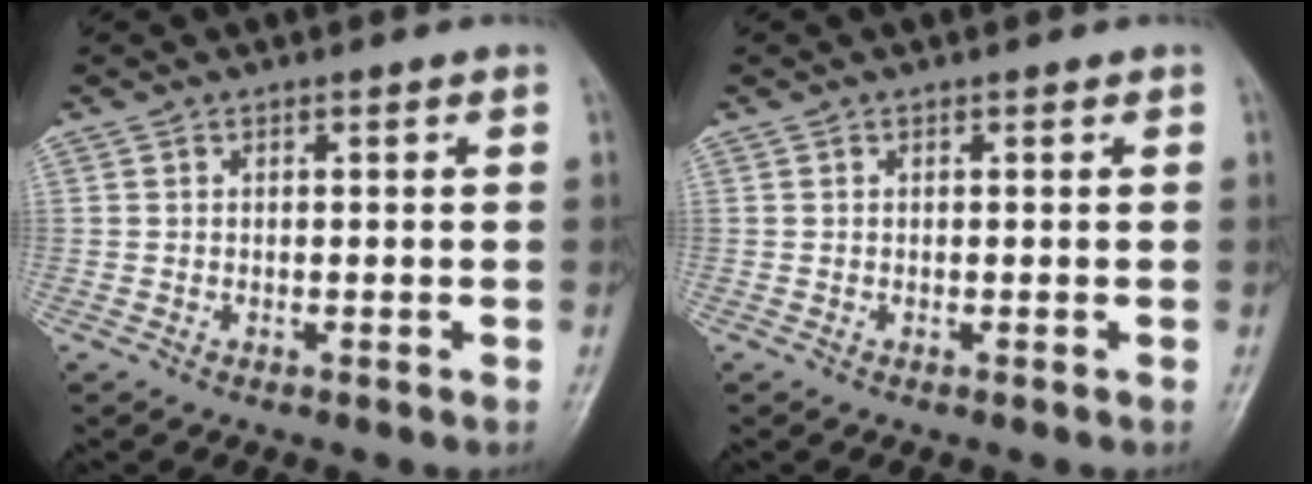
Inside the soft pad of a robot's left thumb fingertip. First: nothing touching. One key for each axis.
{"total": 0.0}